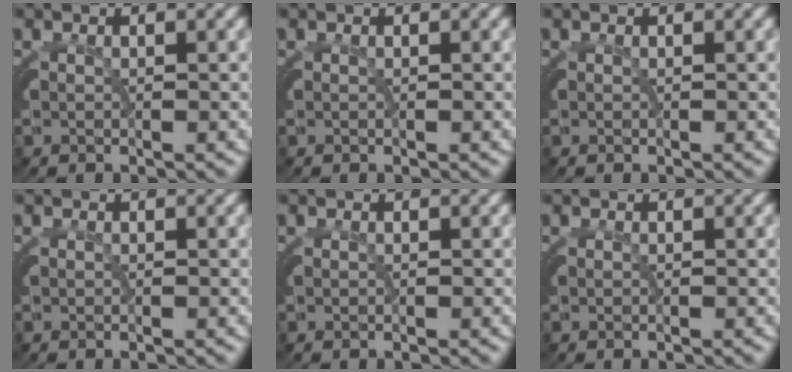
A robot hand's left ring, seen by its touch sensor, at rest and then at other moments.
{"total": 0.0}
{"total": 0.0}
{"total": 0.0}
{"total": 0.0}
{"total": 0.0}